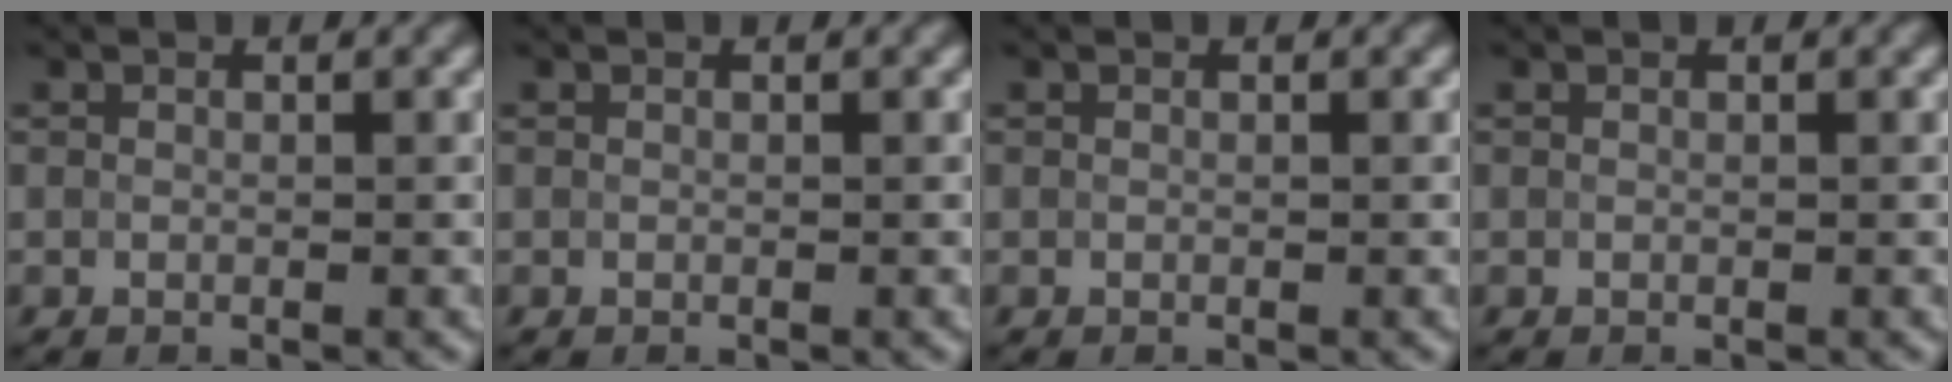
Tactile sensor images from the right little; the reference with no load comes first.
{"total": 0.0}
{"total": 0.0}
{"total": 0.0}